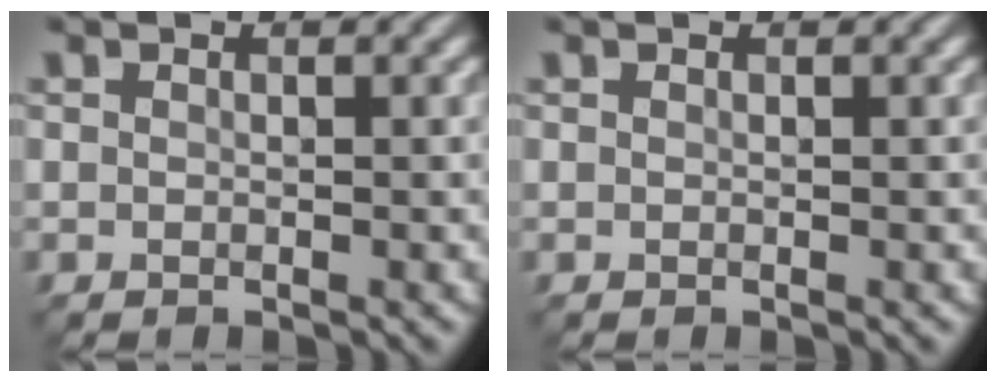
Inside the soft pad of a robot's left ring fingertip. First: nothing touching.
{"total": 0.0}